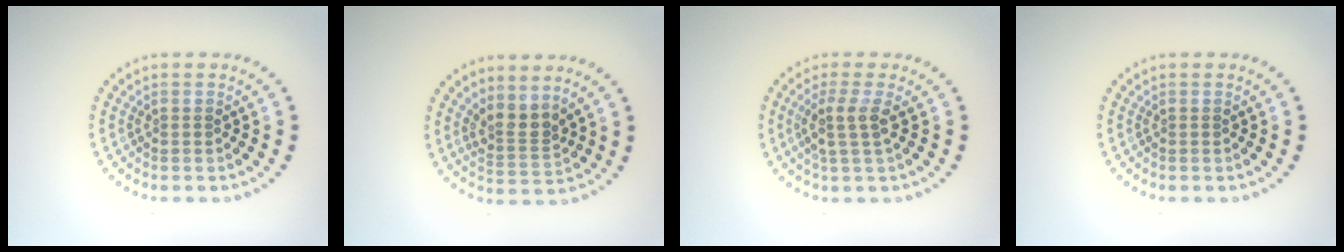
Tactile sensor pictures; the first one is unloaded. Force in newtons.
{"total": 2.6, "press": 1.9, "slide": 1.8}
{"total": 2.5, "press": 2.0, "slide": 1.6}
{"total": 0.0}